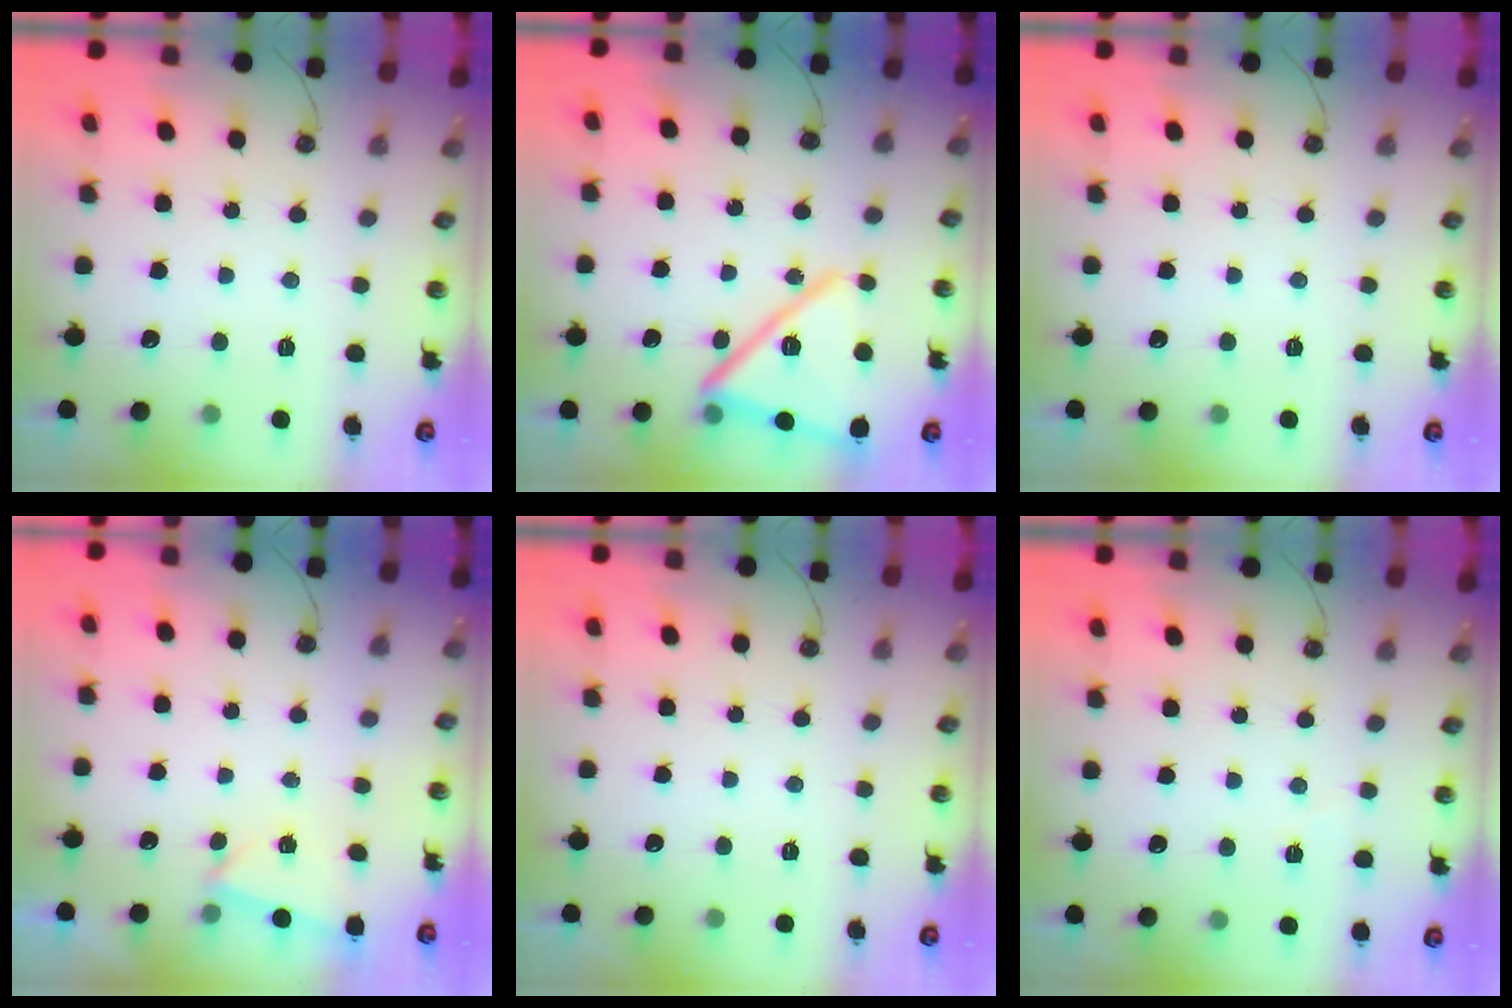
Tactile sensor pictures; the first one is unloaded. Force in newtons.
{"total": 20.3, "press": 20.2, "slide": 1.9}
{"total": 0.0}
{"total": 2.2, "press": 1.8, "slide": 1.3}
{"total": 0.0}
{"total": 3.0, "press": 2.8, "slide": 1.0}